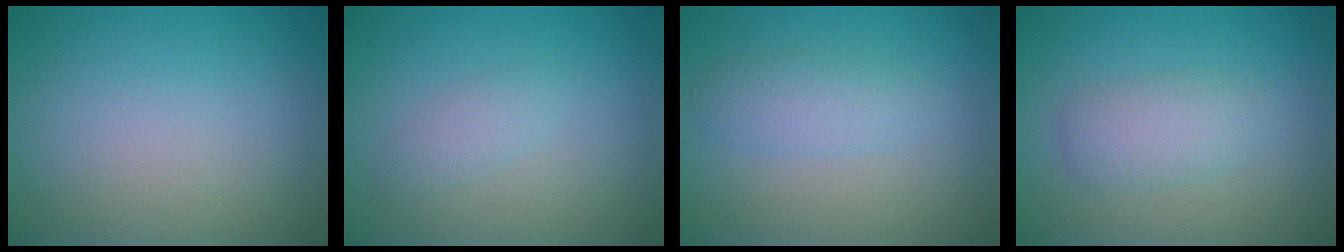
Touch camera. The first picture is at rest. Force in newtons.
{"total": 1.3, "press": 1.3, "slide": 0.1}
{"total": 2.3, "press": 2.3, "slide": 0.2}
{"total": 2.6, "press": 2.6, "slide": 0.1}